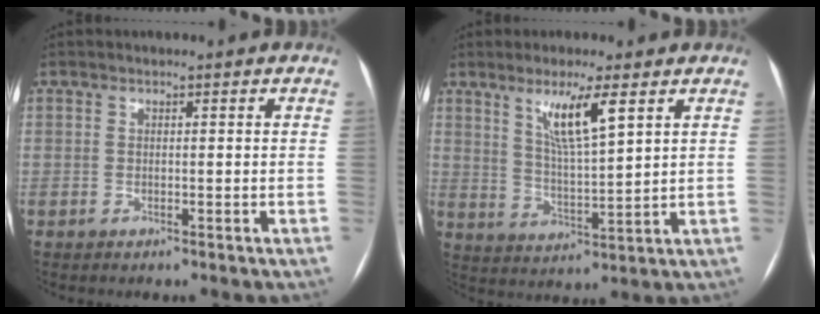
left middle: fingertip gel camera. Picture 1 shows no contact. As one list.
[{"total": 7.8, "force": [4.1, 0.4, 6.6], "torque": [-0.127, -0.011, 0.080]}]